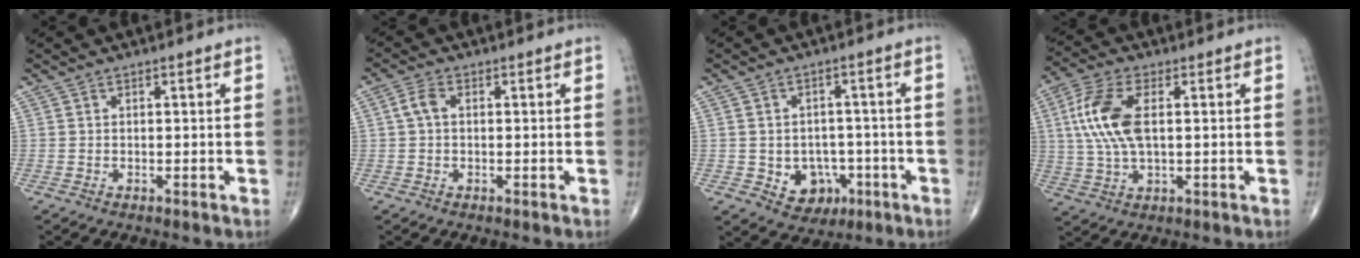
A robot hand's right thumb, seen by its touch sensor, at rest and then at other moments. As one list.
[{"total": 3.1, "force": [0.4, 1.9, 2.4], "torque": [-0.051, 0.009, 0.004]}, {"total": 7.7, "force": [-2.4, 6.2, 3.8], "torque": [-0.021, 0.018, -0.023]}, {"total": 11.6, "force": [1.9, 5.5, 10.0], "torque": [-0.226, 0.007, 0.037]}]